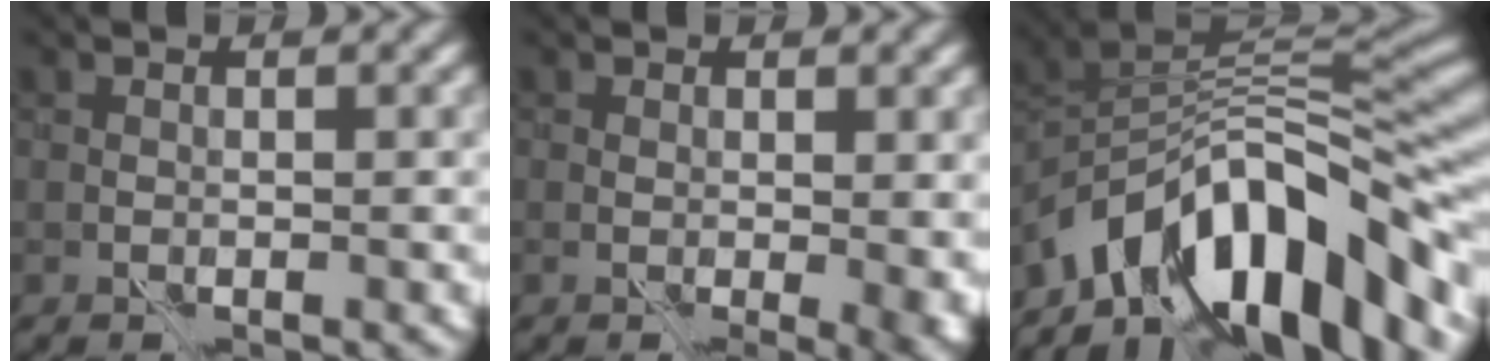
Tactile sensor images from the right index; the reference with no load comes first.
{"total": 3.5, "force": [-0.1, 1.6, 3.1], "torque": [-0.036, -0.005, 0.003]}
{"total": 12.8, "force": [-7.4, 5.3, 9.0], "torque": [-0.131, 0.027, -0.134]}